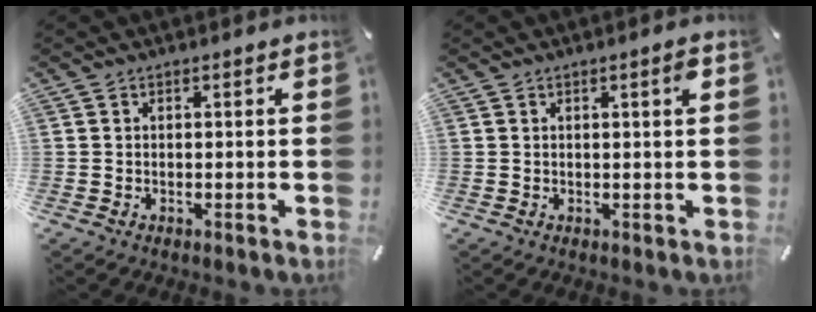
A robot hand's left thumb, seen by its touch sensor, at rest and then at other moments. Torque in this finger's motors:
{"motor_torque": [0.31, 0.16, 0.25, 0.12, 0.00]}